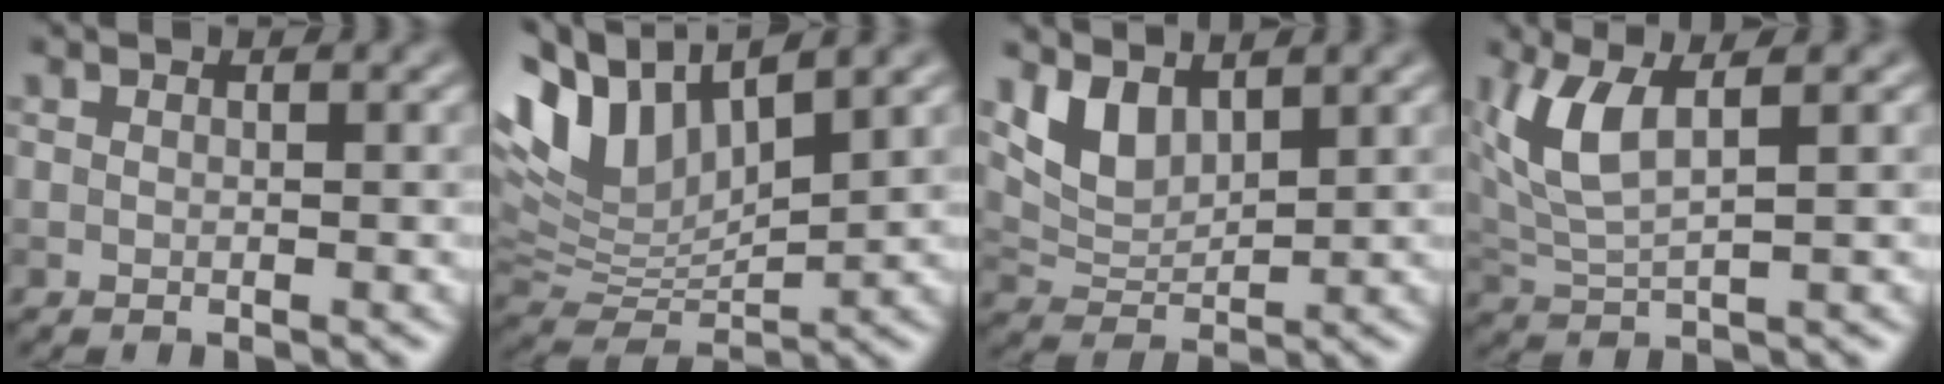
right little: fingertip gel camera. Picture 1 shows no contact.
{"total": 8.6, "force": [5.1, 4.0, 5.6], "torque": [-0.125, 0.012, 0.097]}
{"total": 3.5, "force": [2.4, 1.6, 1.9], "torque": [-0.045, -0.011, 0.052]}
{"total": 5.0, "force": [2.0, 1.7, 4.3], "torque": [-0.110, 0.002, 0.044]}